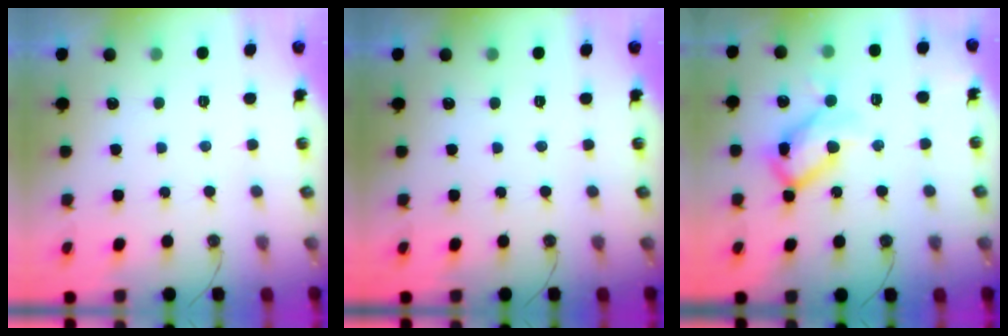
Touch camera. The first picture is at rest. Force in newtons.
{"total": 0.0}
{"total": 14.2, "press": 14.1, "slide": 1.3}